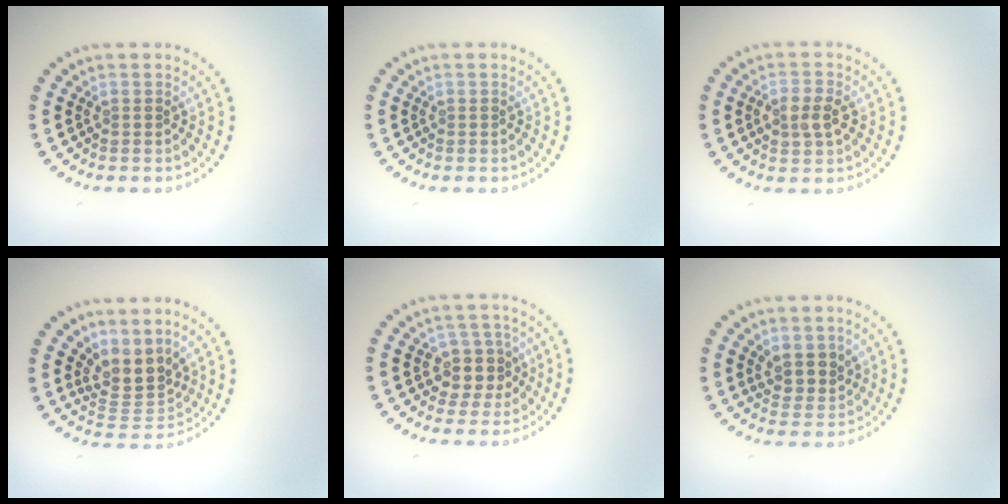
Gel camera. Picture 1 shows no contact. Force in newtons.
{"total": 0.0}
{"total": 2.4, "press": 2.4, "slide": 0.4}
{"total": 3.5, "press": 2.6, "slide": 2.4}
{"total": 2.9, "press": 2.6, "slide": 1.4}
{"total": 2.8, "press": 2.4, "slide": 1.4}